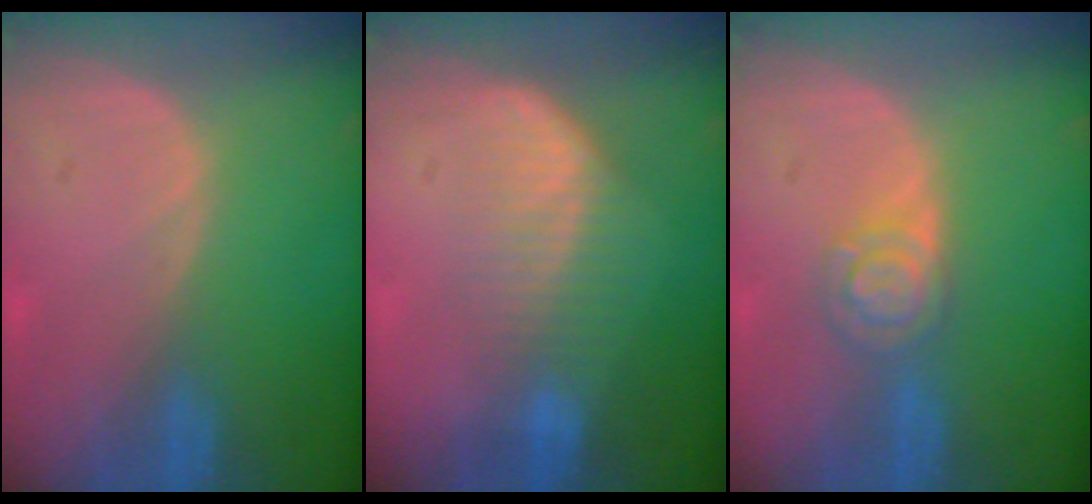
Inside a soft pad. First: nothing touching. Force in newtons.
{"total": 6.5, "press": 6.0, "slide": 2.4}
{"total": 4.4, "press": 4.4, "slide": 0.0}